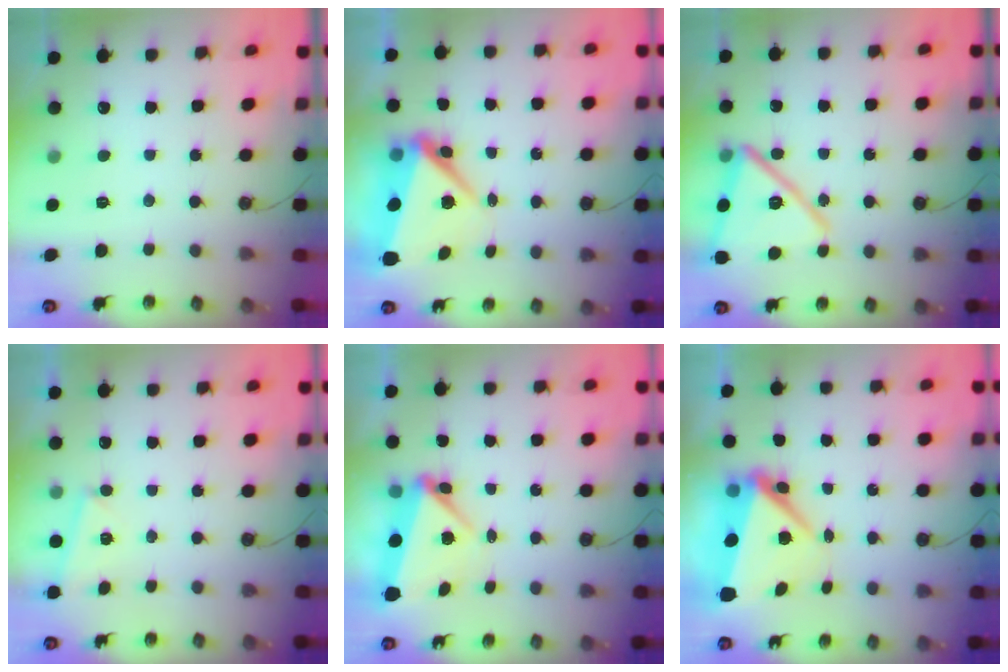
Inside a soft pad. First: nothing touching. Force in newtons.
{"total": 9.3, "press": 8.9, "slide": 2.8}
{"total": 18.2, "press": 18.1, "slide": 1.9}
{"total": 2.9, "press": 2.4, "slide": 1.5}
{"total": 6.2, "press": 6.2, "slide": 0.3}
{"total": 9.6, "press": 8.7, "slide": 4.1}